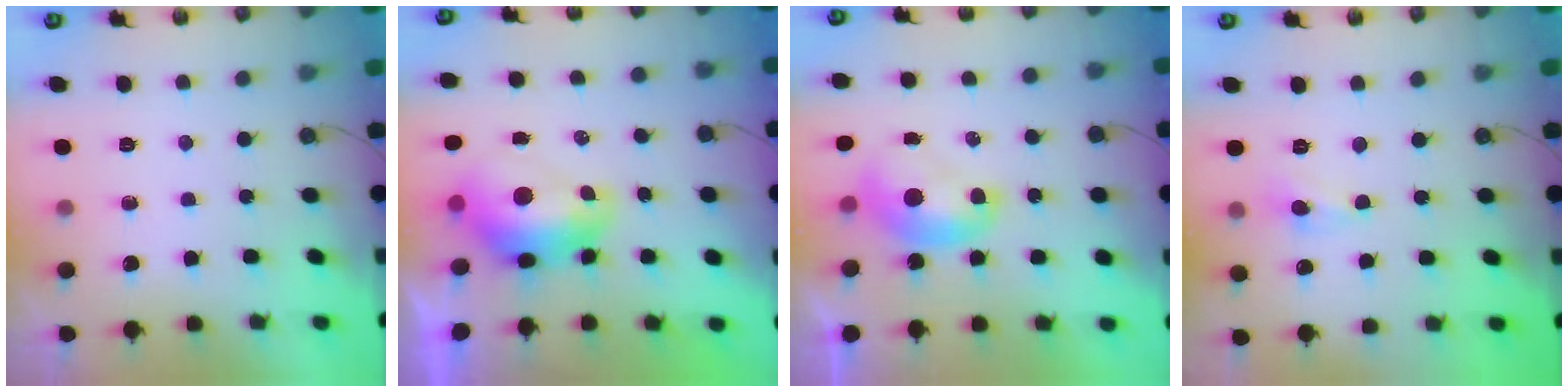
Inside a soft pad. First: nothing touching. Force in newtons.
{"total": 2.7, "press": 2.6, "slide": 0.7}
{"total": 1.6, "press": 1.6, "slide": 0.3}
{"total": 2.5, "press": 2.4, "slide": 0.8}